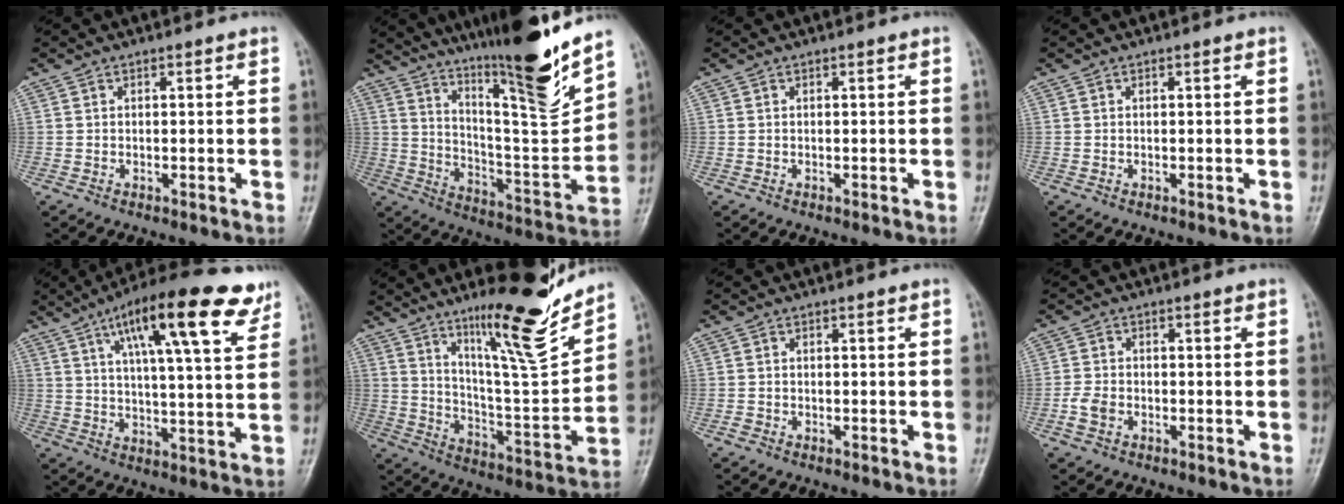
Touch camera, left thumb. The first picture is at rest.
{"total": 21.3, "force": [15.6, 2.1, 14.5], "torque": [-0.192, -0.094, 0.260]}
{"total": 0.0}
{"total": 0.0}
{"total": 19.5, "force": [10.6, 5.0, 15.5], "torque": [-0.218, -0.017, 0.160]}
{"total": 18.6, "force": [13.4, 2.7, 12.6], "torque": [-0.169, -0.096, 0.226]}
{"total": 0.9, "force": [-0.6, 0.6, 0.2], "torque": [-0.006, 0.001, -0.015]}
{"total": 3.4, "force": [-1.5, 2.4, 1.9], "torque": [-0.039, 0.006, -0.030]}